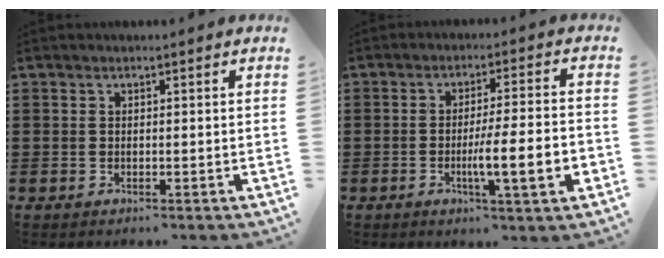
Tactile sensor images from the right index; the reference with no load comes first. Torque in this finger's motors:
{"motor_torque": [1.49, -0.64, 0.43, 0.15]}